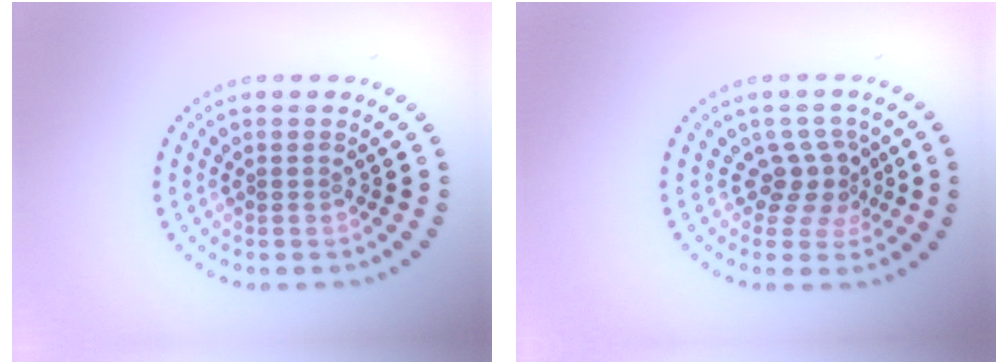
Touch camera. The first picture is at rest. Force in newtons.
{"total": 2.9, "press": 2.1, "slide": 2.0}